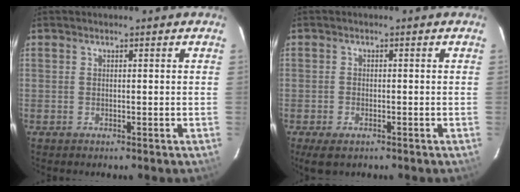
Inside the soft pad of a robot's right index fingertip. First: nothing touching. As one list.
[{"total": 3.5, "force": [-2.2, 1.8, 2.0], "torque": [-0.046, -0.012, -0.040]}]